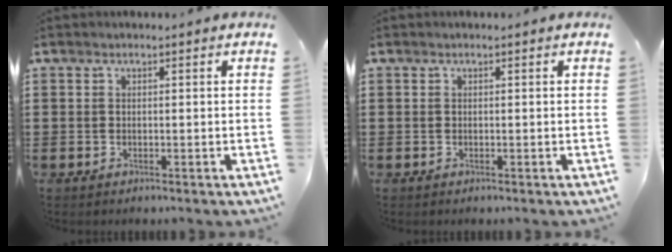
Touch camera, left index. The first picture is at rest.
{"total": 0.0}